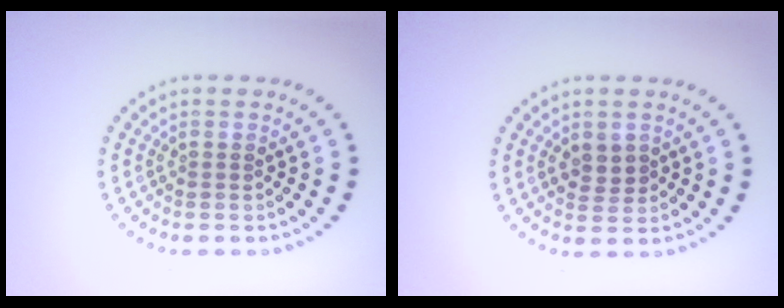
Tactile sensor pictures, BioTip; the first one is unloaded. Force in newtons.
{"total": 1.3, "press": 1.2, "slide": 0.6}